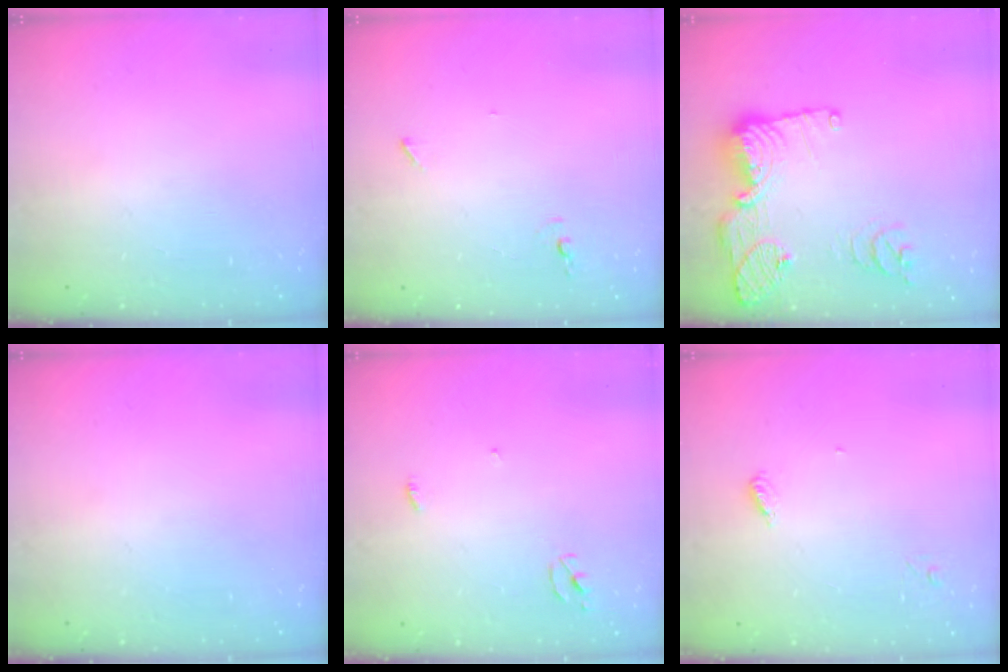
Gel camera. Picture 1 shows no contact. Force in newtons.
{"total": 4.7, "press": 4.5, "slide": 1.4}
{"total": 16.2, "press": 16.2, "slide": 1.7}
{"total": 0.0}
{"total": 2.3, "press": 2.3, "slide": 0.1}
{"total": 4.0, "press": 4.0, "slide": 0.4}